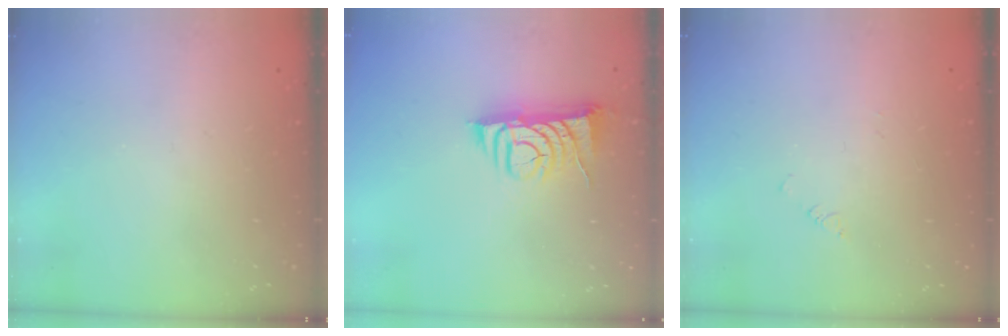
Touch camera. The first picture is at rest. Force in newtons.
{"total": 8.2, "press": 8.1, "slide": 1.2}
{"total": 1.4, "press": 1.3, "slide": 0.3}